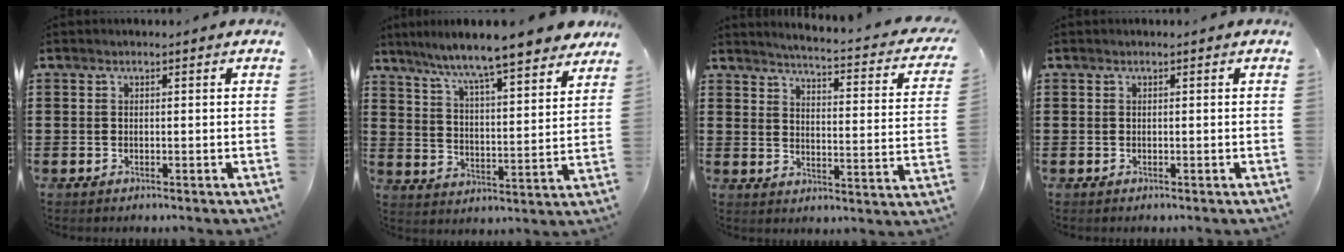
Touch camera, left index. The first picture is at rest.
{"total": 8.3, "force": [7.4, -0.2, 3.6], "torque": [-0.104, -0.047, 0.121]}
{"total": 3.1, "force": [2.7, -0.6, 1.4], "torque": [-0.048, -0.031, 0.035]}
{"total": 0.0}